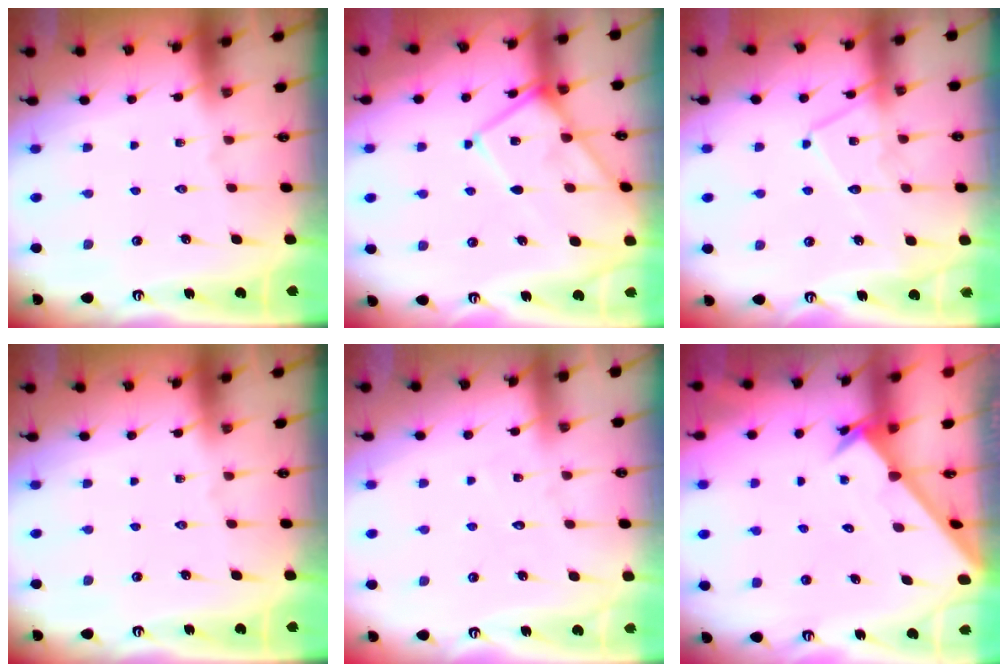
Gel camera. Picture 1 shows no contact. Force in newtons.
{"total": 11.1, "press": 11.1, "slide": 1.0}
{"total": 11.9, "press": 11.8, "slide": 0.7}
{"total": 0.0}
{"total": 3.4, "press": 3.4, "slide": 0.3}
{"total": 2.6, "press": 2.6, "slide": 0.2}